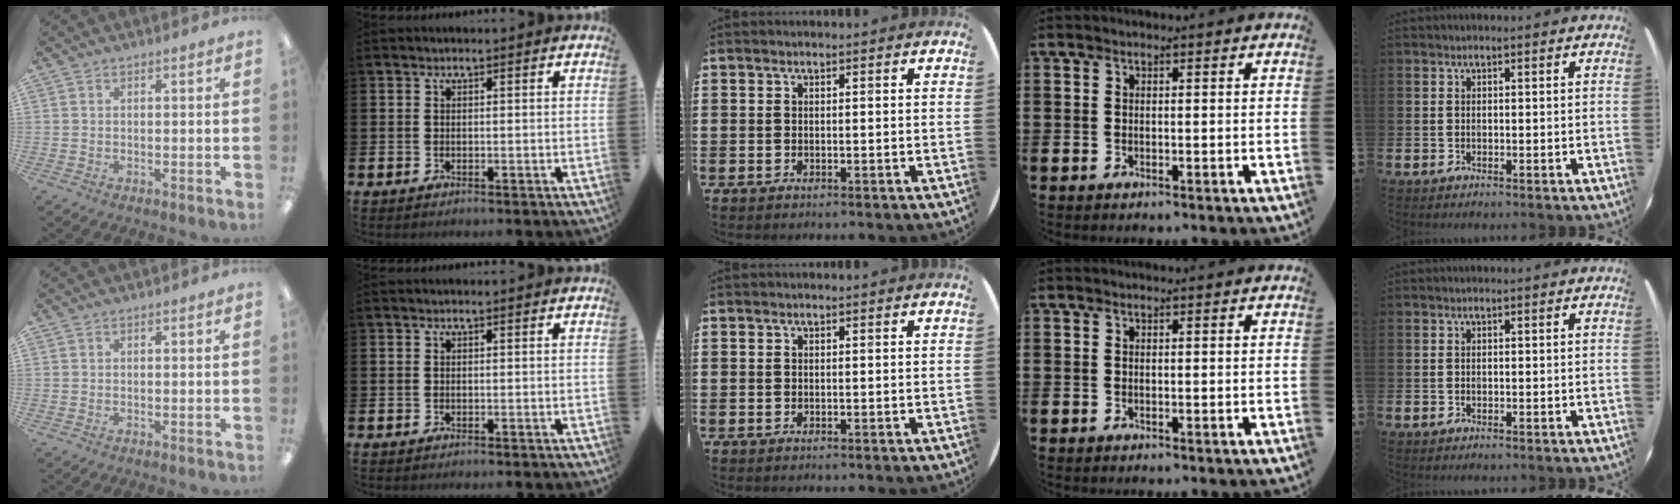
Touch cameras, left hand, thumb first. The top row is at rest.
{}